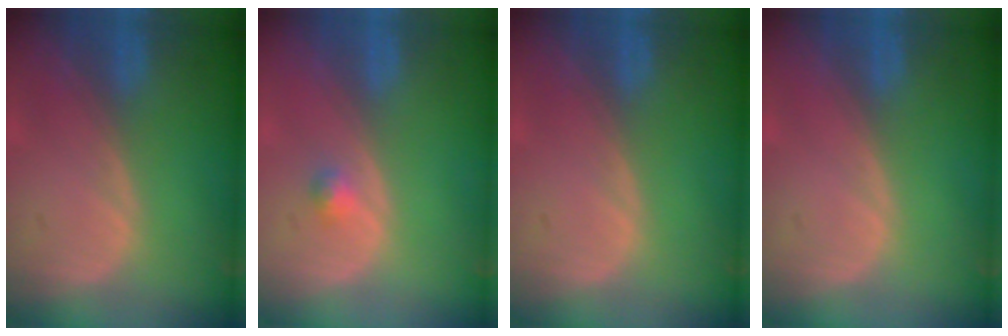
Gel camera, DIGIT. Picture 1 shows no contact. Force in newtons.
{"total": 1.5, "press": 1.3, "slide": 0.8}
{"total": 0.0}
{"total": 0.0}